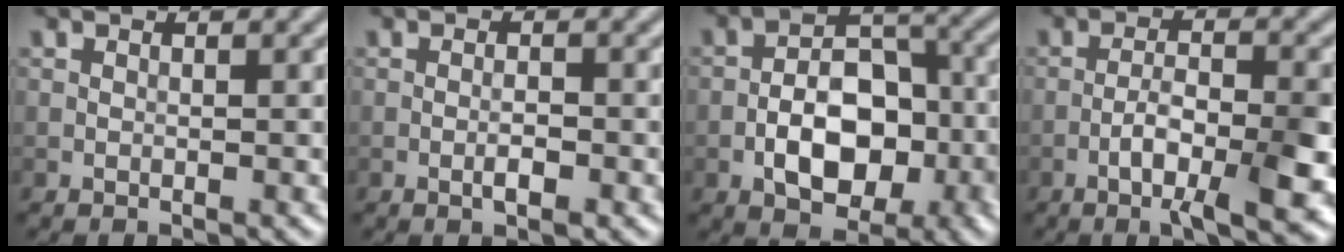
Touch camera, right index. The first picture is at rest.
{"total": 1.6, "force": [-0.6, 0.5, 1.4], "torque": [-0.029, 0.001, -0.013]}
{"total": 7.7, "force": [-2.5, 4.5, 5.8], "torque": [-0.088, 0.007, -0.043]}
{"total": 7.4, "force": [-3.2, 2.0, 6.3], "torque": [-0.107, 0.005, -0.051]}